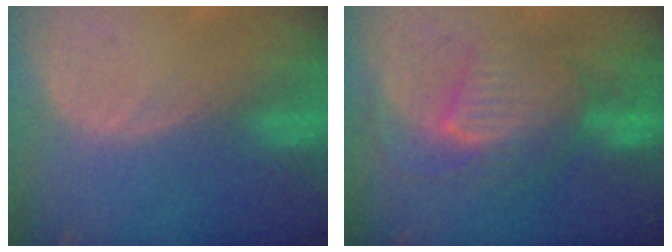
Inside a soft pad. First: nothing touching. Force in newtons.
{"total": 8.9, "press": 8.6, "slide": 2.1}